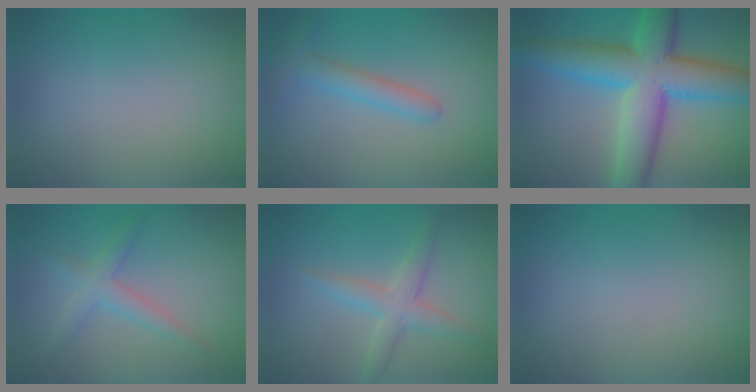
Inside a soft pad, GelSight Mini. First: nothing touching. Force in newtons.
{"total": 2.4, "press": 2.4, "slide": 0.1}
{"total": 10.6, "press": 10.6, "slide": 0.2}
{"total": 2.2, "press": 2.2, "slide": 0.1}
{"total": 2.8, "press": 2.8, "slide": 0.0}
{"total": 0.0}